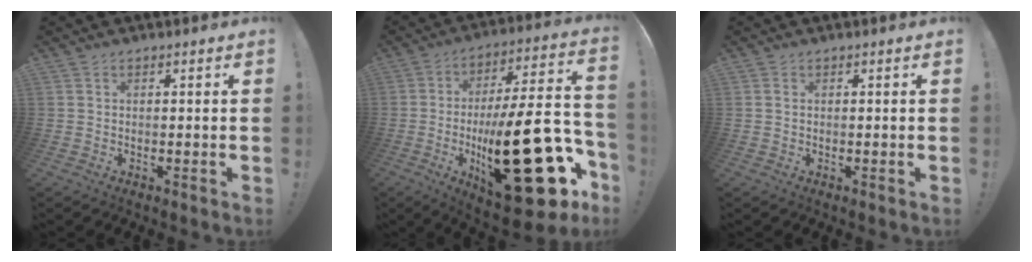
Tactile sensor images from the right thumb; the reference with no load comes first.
{"total": 35.8, "force": [-8.5, 12.9, 32.3], "torque": [-0.498, 0.034, -0.116]}
{"total": 0.8, "force": [0.3, 0.6, 0.5], "torque": [-0.016, 0.005, 0.006]}